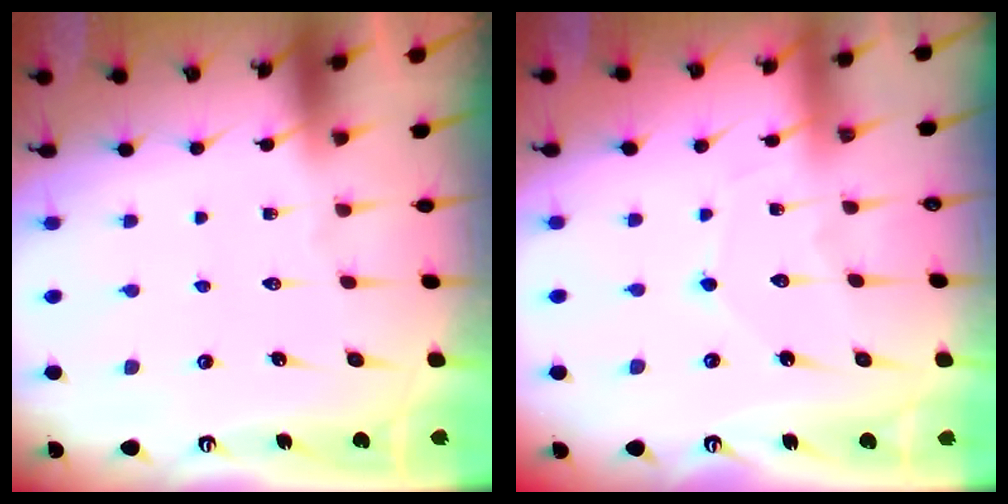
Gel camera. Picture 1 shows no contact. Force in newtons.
{"total": 4.0, "press": 4.0, "slide": 0.1}